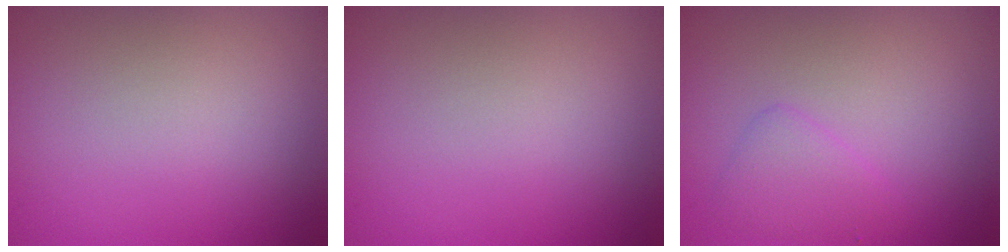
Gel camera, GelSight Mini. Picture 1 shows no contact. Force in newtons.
{"total": 0.0}
{"total": 1.9, "press": 1.9, "slide": 0.0}